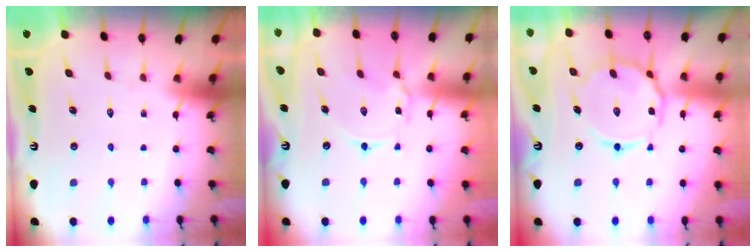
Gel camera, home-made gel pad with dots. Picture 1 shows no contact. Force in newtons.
{"total": 2.6, "press": 2.6, "slide": 0.3}
{"total": 13.6, "press": 13.6, "slide": 1.1}